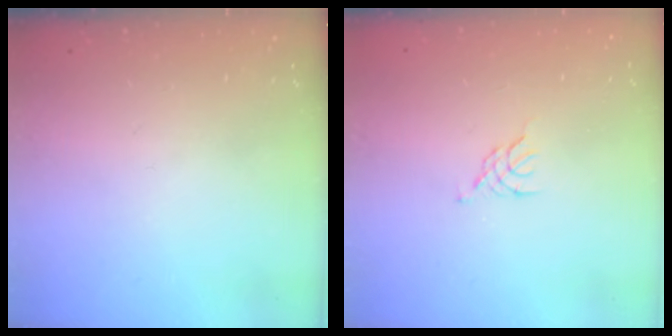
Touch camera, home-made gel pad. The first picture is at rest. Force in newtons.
{"total": 0.8, "press": 0.7, "slide": 0.3}